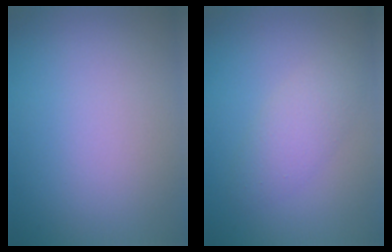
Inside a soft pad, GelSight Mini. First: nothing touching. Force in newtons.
{"total": 2.7, "press": 2.7, "slide": 0.2}